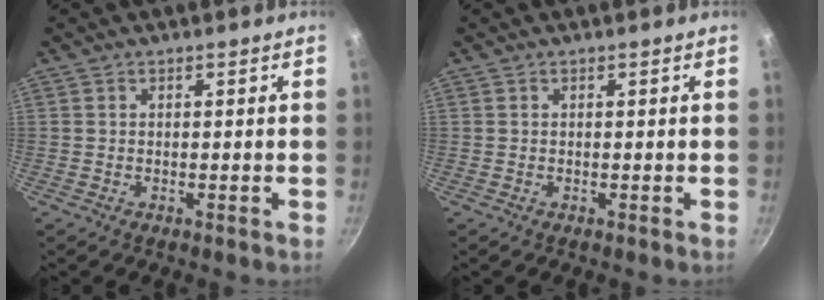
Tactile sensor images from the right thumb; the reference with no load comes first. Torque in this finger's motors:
{"motor_torque": [-0.03, -0.01, 0.00, 0.00, 0.00]}